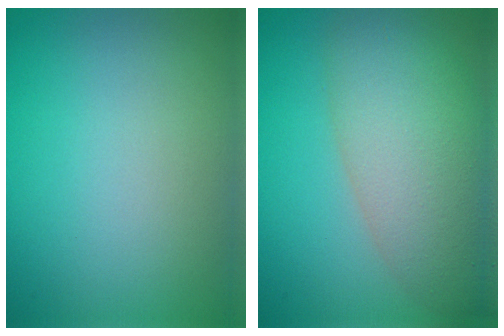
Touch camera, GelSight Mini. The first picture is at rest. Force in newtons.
{"total": 9.4, "press": 9.3, "slide": 0.8}